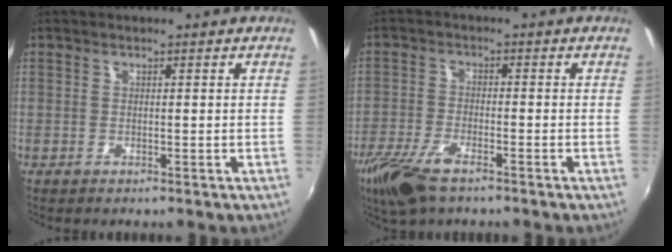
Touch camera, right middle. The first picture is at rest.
{"total": 9.5, "force": [-6.4, 3.1, 6.2], "torque": [-0.153, -0.024, -0.127]}